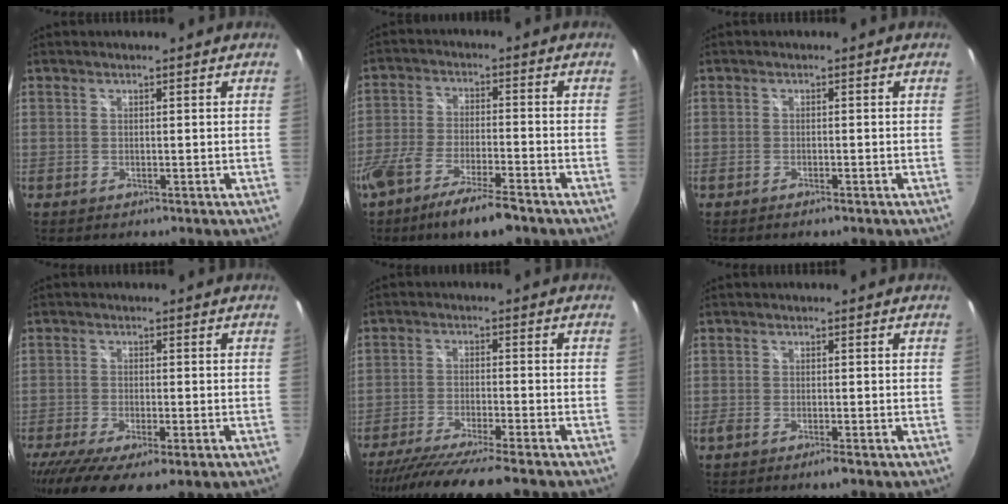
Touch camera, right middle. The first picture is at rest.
{"total": 11.7, "force": [-8.3, 2.1, 7.9], "torque": [-0.170, -0.029, -0.152]}
{"total": 1.4, "force": [-1.1, 0.2, 0.8], "torque": [-0.017, -0.003, -0.020]}
{"total": 12.6, "force": [-7.8, 3.5, 9.3], "torque": [-0.190, -0.060, -0.123]}
{"total": 13.5, "force": [-11.7, -0.2, 6.7], "torque": [-0.140, -0.032, -0.194]}
{"total": 2.4, "force": [-1.7, 0.1, 1.7], "torque": [-0.038, -0.008, -0.034]}